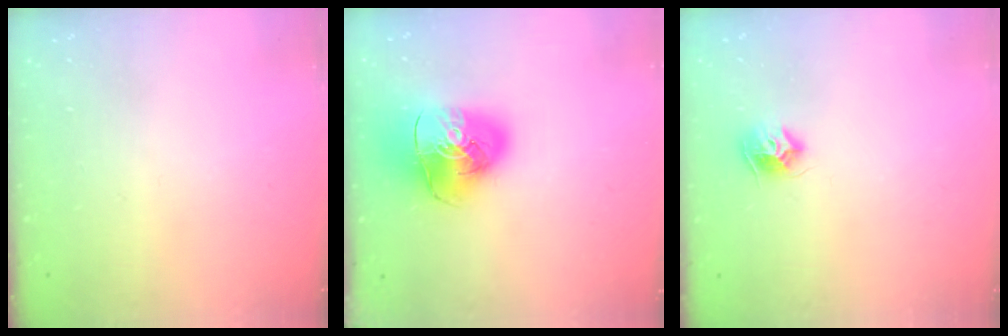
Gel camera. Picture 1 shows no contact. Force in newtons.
{"total": 14.6, "press": 14.4, "slide": 2.1}
{"total": 8.0, "press": 7.9, "slide": 0.5}